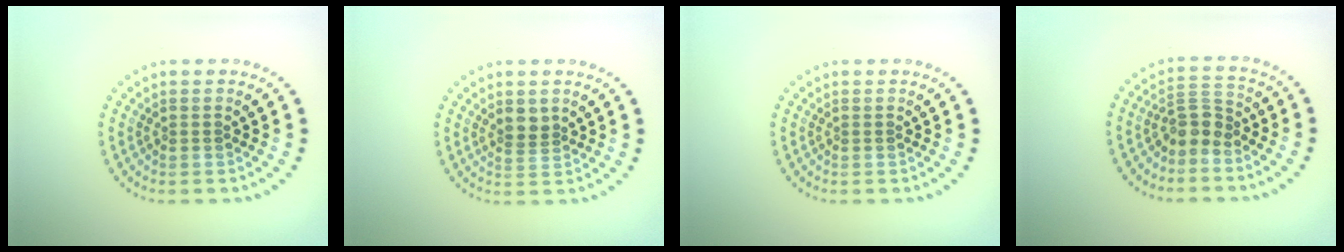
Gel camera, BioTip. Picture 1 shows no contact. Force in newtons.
{"total": 1.9, "press": 1.6, "slide": 0.9}
{"total": 0.0}
{"total": 2.8, "press": 2.2, "slide": 1.7}